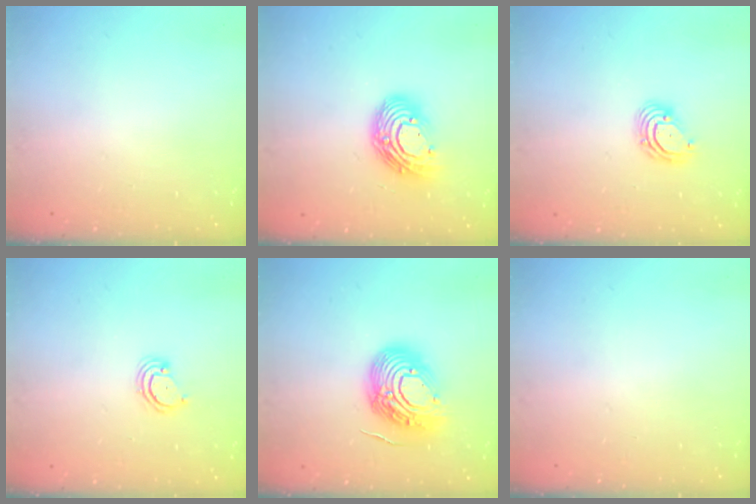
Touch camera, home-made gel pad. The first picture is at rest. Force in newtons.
{"total": 12.6, "press": 12.6, "slide": 1.2}
{"total": 4.9, "press": 4.9, "slide": 0.5}
{"total": 2.9, "press": 2.9, "slide": 0.3}
{"total": 15.0, "press": 14.9, "slide": 1.5}
{"total": 0.0}